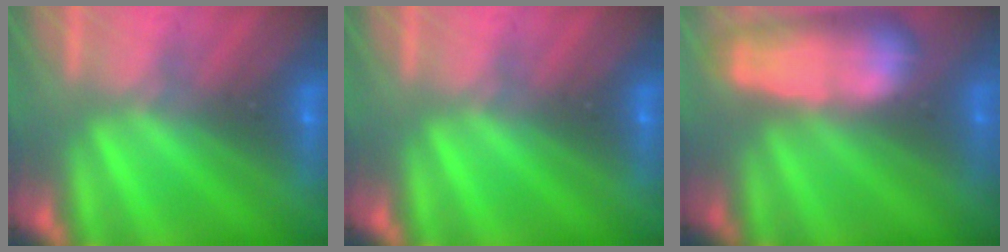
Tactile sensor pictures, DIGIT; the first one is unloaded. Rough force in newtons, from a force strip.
{"total": 0.0}
{"total": 7.4}